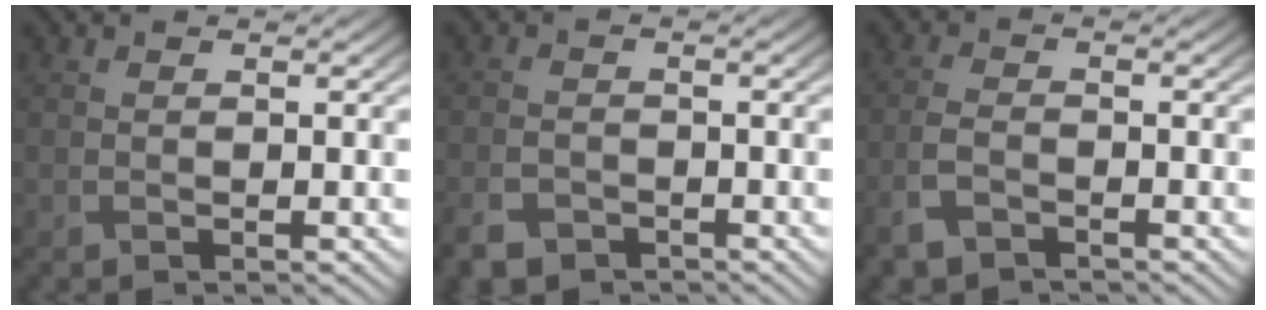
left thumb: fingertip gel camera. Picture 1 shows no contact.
{"total": 3.6, "force": [-2.7, 2.0, 1.4], "torque": [-0.030, -0.007, -0.057]}
{"total": 3.7, "force": [-2.7, 1.4, 2.1], "torque": [-0.053, -0.007, -0.064]}